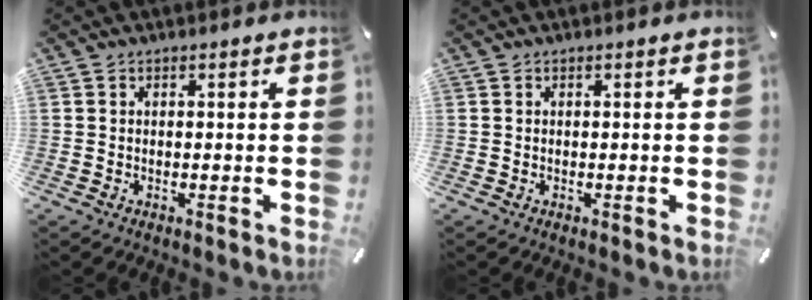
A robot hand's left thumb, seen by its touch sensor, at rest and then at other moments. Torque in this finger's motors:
{"motor_torque": [0.00, 0.00, 0.00, 0.00, 0.00]}